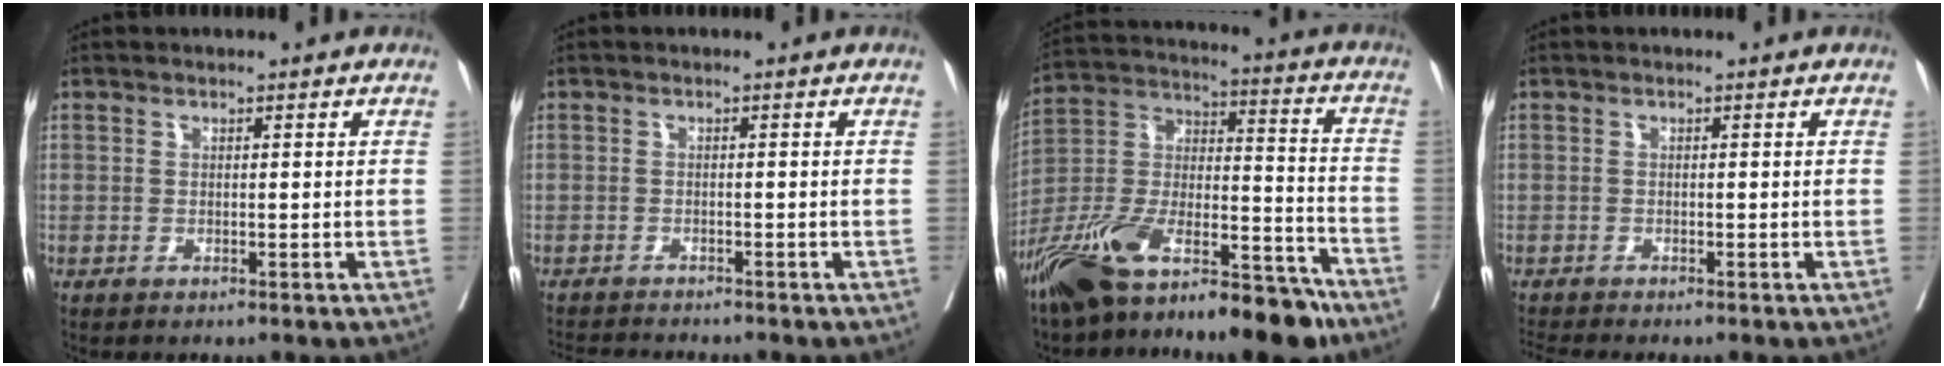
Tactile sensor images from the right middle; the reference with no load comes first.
{"total": 4.8, "force": [-4.6, -0.2, 1.1], "torque": [-0.017, -0.015, -0.074]}
{"total": 21.5, "force": [-16.5, 5.8, 12.5], "torque": [-0.226, 0.016, -0.291]}
{"total": 2.2, "force": [-1.9, -1.0, 0.3], "torque": [-0.017, -0.014, -0.039]}